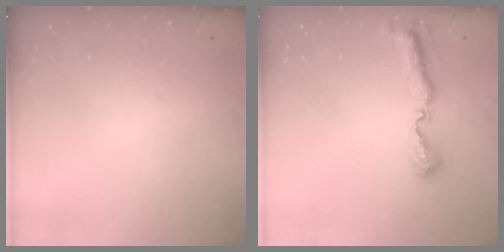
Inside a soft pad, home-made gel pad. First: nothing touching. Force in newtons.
{"total": 8.1, "press": 8.1, "slide": 0.5}